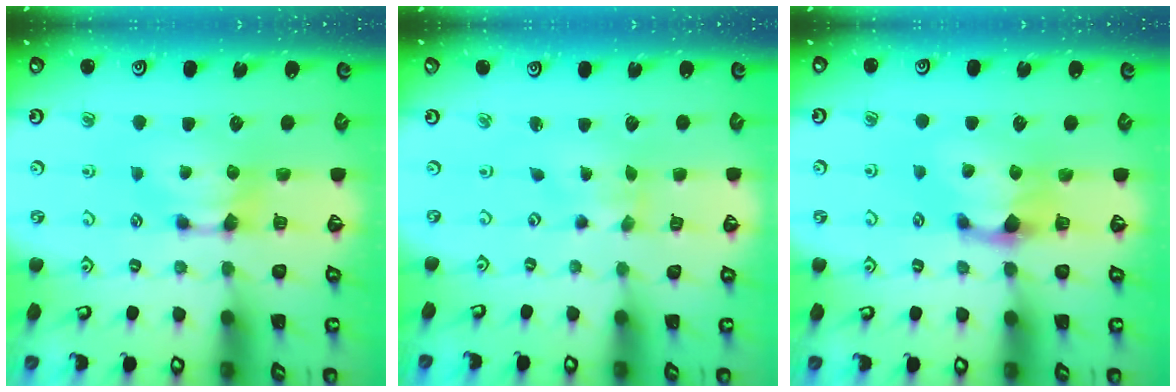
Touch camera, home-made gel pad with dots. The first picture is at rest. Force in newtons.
{"total": 2.7, "press": 2.6, "slide": 1.0}
{"total": 1.4, "press": 0.8, "slide": 1.2}